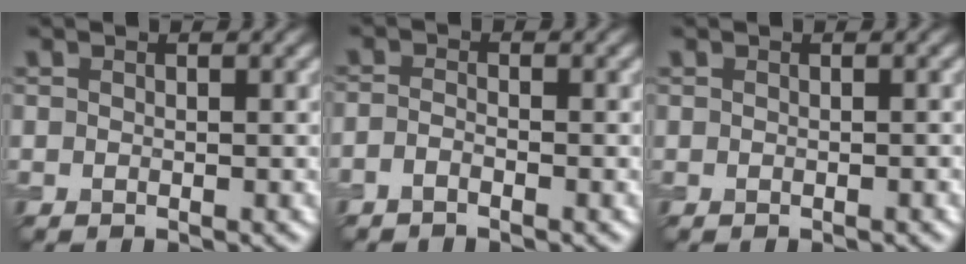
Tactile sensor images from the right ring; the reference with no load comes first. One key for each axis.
{"total": 1.2, "fx": -0.9, "fy": 0.4, "fz": 0.7, "tx": -0.017, "ty": 0.000, "tz": -0.020}
{"total": 0.0}